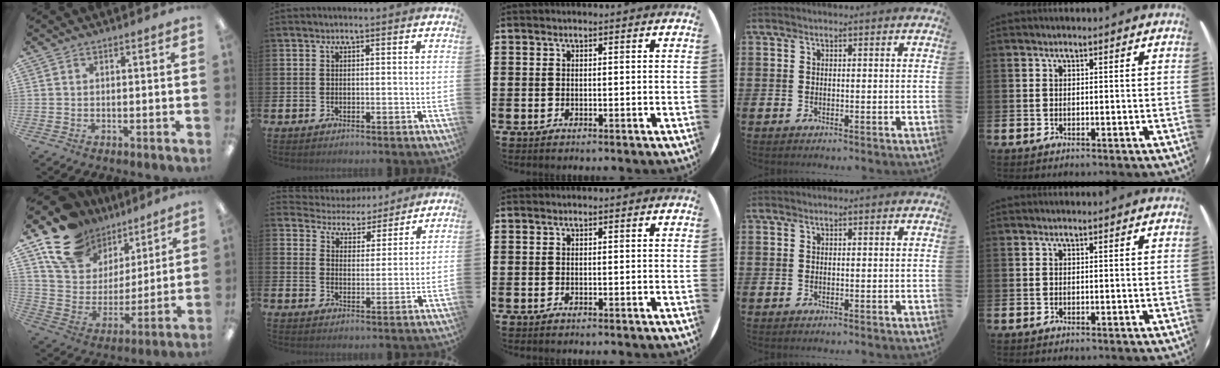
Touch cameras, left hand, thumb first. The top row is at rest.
{"thumb": {"total": 16.3, "force": [11.9, 10.1, 4.8], "torque": [-0.109, -0.076, 0.226]}, "index": {"total": 4.7, "force": [4.5, 1.5, -0.2], "torque": [-0.019, -0.036, 0.075]}}